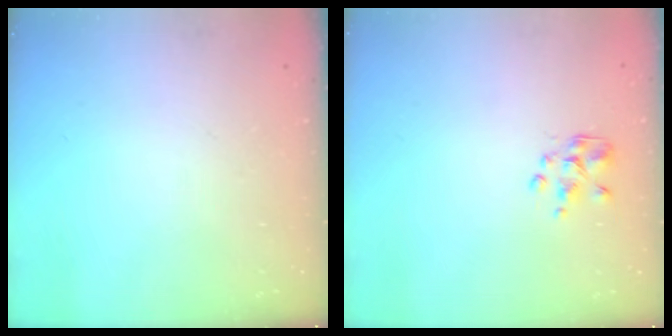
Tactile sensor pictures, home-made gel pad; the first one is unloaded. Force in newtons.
{"total": 2.3, "press": 2.2, "slide": 0.7}